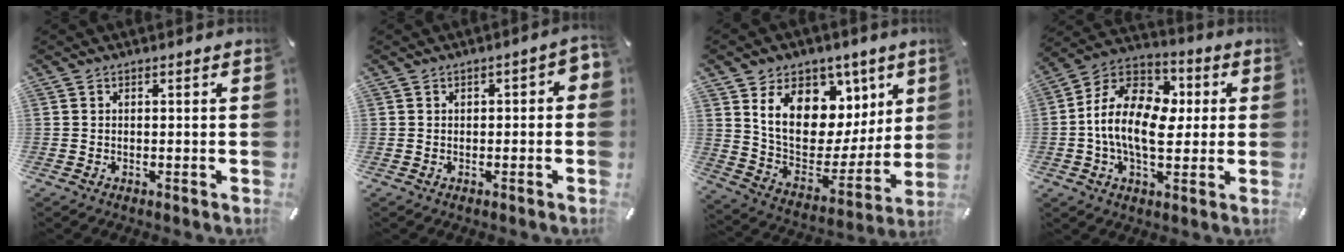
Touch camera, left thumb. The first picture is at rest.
{"total": 2.3, "force": [-0.8, 1.4, 1.6], "torque": [-0.028, 0.008, -0.016]}
{"total": 17.2, "force": [8.0, 12.3, 9.0], "torque": [-0.135, -0.061, 0.149]}
{"total": 16.8, "force": [-0.7, 11.3, 12.4], "torque": [-0.256, 0.006, -0.017]}